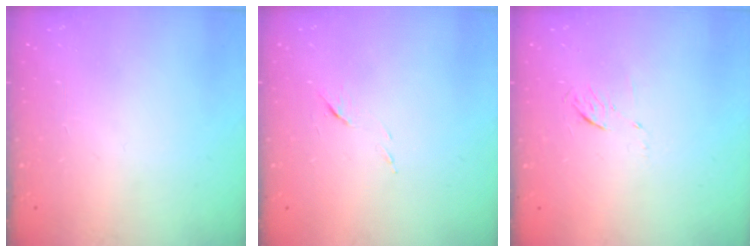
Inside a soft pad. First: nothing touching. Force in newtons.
{"total": 5.5, "press": 5.5, "slide": 0.5}
{"total": 4.0, "press": 3.7, "slide": 1.3}